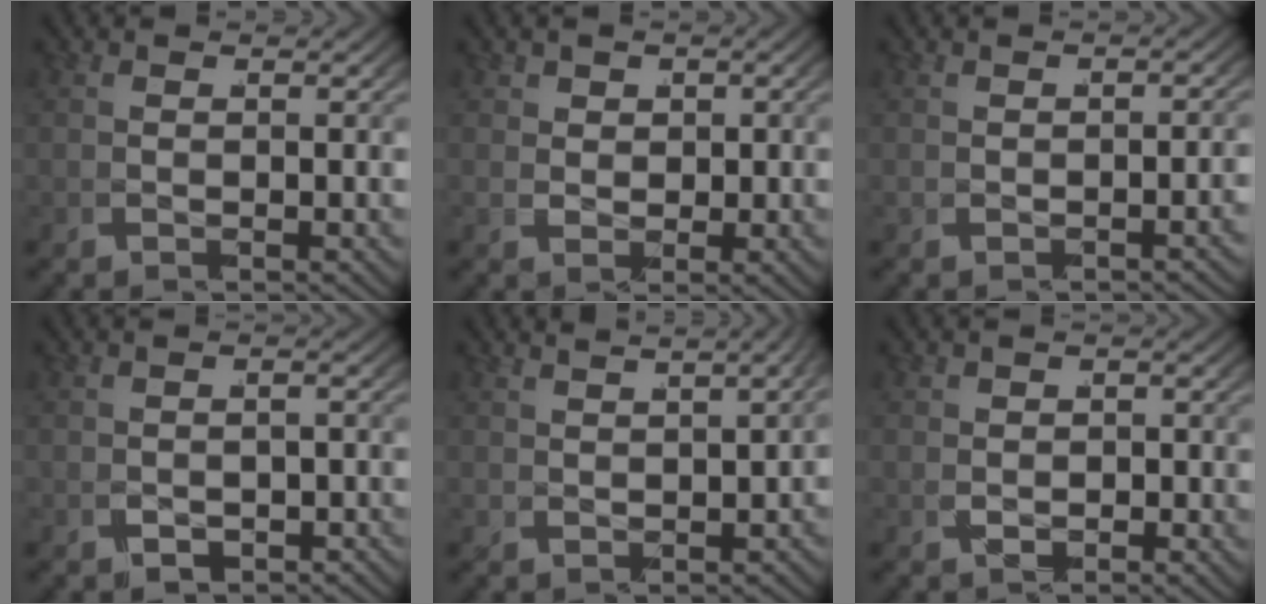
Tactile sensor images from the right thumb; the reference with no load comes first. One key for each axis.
{"total": 1.0, "fx": 0.6, "fy": 0.0, "fz": -0.8, "tx": 0.016, "ty": 0.006, "tz": 0.013}
{"total": 0.9, "fx": -0.7, "fy": -0.1, "fz": 0.6, "tx": -0.002, "ty": 0.006, "tz": -0.010}
{"total": 2.2, "fx": -1.8, "fy": 0.9, "fz": 0.9, "tx": -0.021, "ty": -0.003, "tz": -0.024}
{"total": 1.9, "fx": 1.2, "fy": 0.7, "fz": 1.3, "tx": 0.000, "ty": 0.017, "tz": 0.017}
{"total": 1.2, "fx": -0.8, "fy": 0.8, "fz": -0.3, "tx": -0.013, "ty": -0.006, "tz": -0.007}